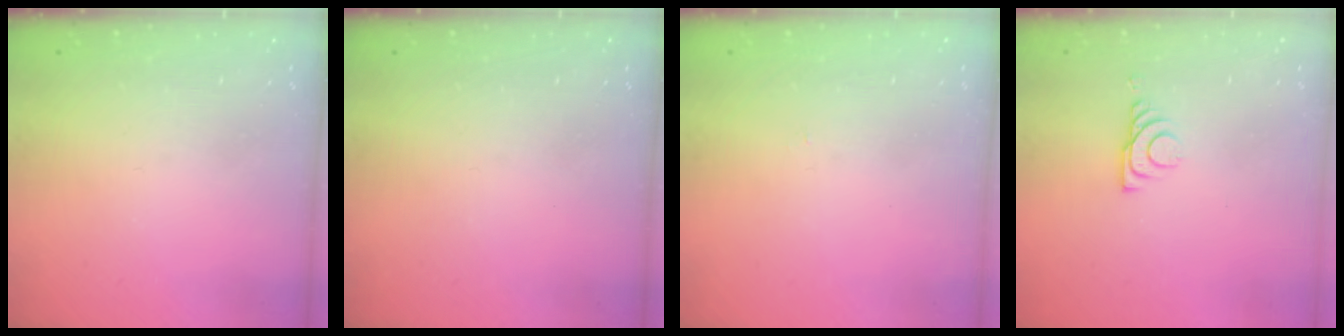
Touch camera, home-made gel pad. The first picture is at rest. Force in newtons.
{"total": 0.0}
{"total": 2.2, "press": 2.2, "slide": 0.3}
{"total": 6.9, "press": 6.9, "slide": 0.8}